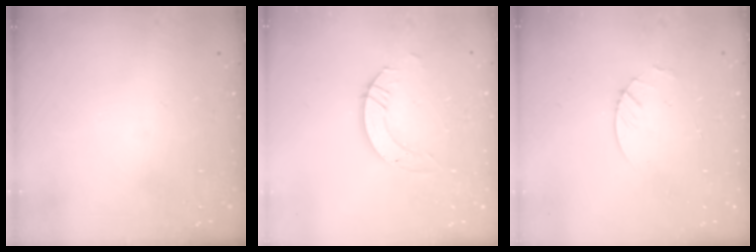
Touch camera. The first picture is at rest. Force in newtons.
{"total": 5.0, "press": 5.0, "slide": 0.3}
{"total": 3.0, "press": 2.9, "slide": 0.3}